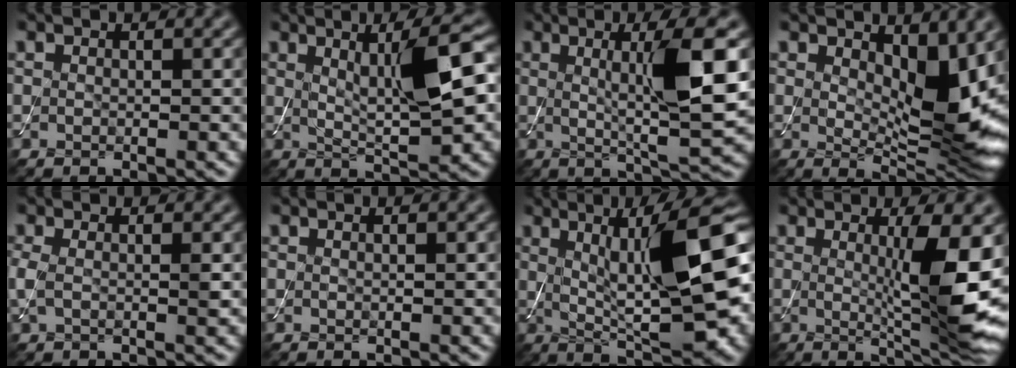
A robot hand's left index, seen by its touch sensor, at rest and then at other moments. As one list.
[{"total": 7.3, "force": [1.6, 1.4, 7.0], "torque": [-0.103, 0.002, 0.032]}, {"total": 8.3, "force": [1.2, 1.4, 8.1], "torque": [-0.118, -0.005, 0.024]}, {"total": 6.8, "force": [2.0, 3.0, 5.8], "torque": [-0.089, -0.018, 0.037]}, {"total": 2.0, "force": [0.1, 0.8, 1.9], "torque": [-0.043, 0.000, -0.002]}, {"total": 0.0}, {"total": 13.2, "force": [1.8, 3.5, 12.6], "torque": [-0.180, 0.009, 0.030]}, {"total": 8.0, "force": [0.6, 1.3, 7.9], "torque": [-0.114, -0.019, 0.017]}]